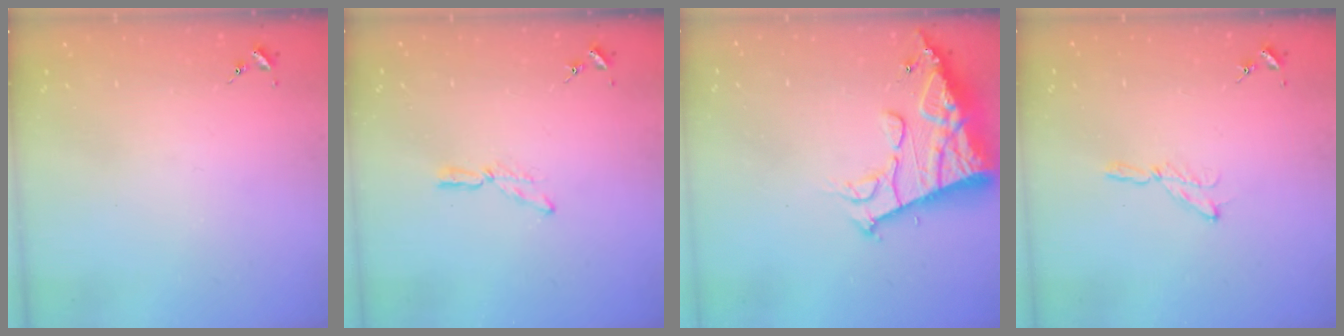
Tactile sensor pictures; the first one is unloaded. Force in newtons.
{"total": 6.9, "press": 6.9, "slide": 0.4}
{"total": 16.0, "press": 15.9, "slide": 1.8}
{"total": 5.3, "press": 5.2, "slide": 0.6}